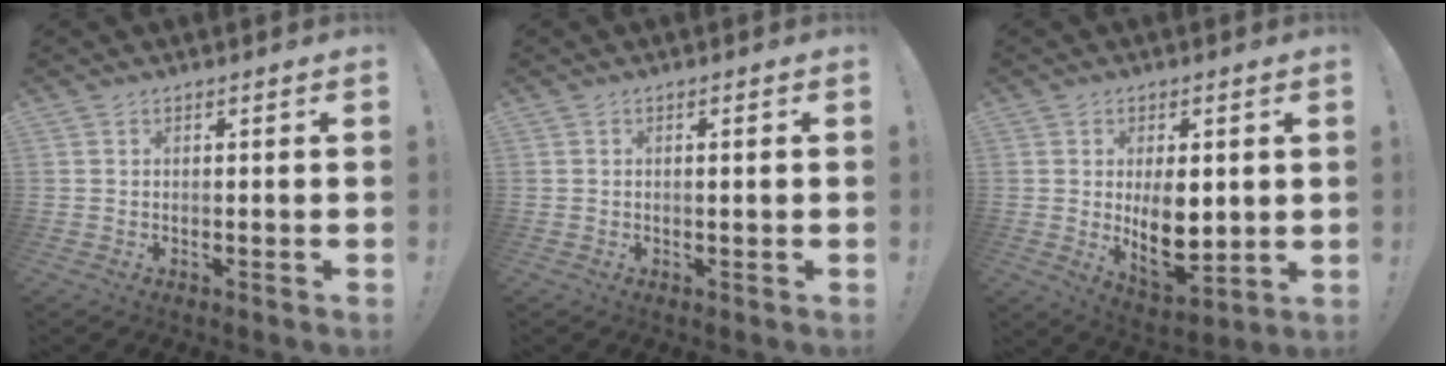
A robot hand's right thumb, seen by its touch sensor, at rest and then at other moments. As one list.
[{"total": 1.1, "force": [0.0, -0.1, 1.1], "torque": [-0.015, -0.003, -0.003]}, {"total": 11.7, "force": [1.1, 6.8, 9.5], "torque": [-0.146, -0.019, 0.027]}]